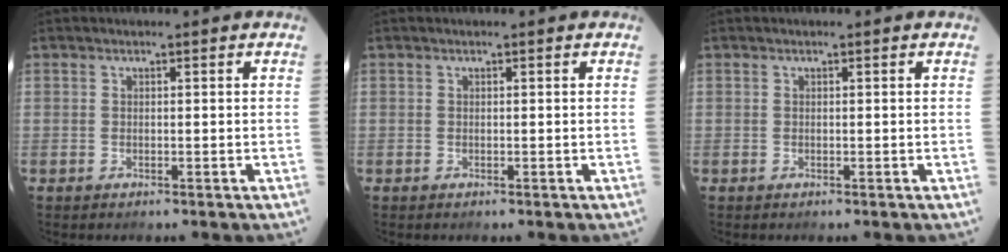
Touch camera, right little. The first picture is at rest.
{"total": 0.0}
{"total": 0.0}